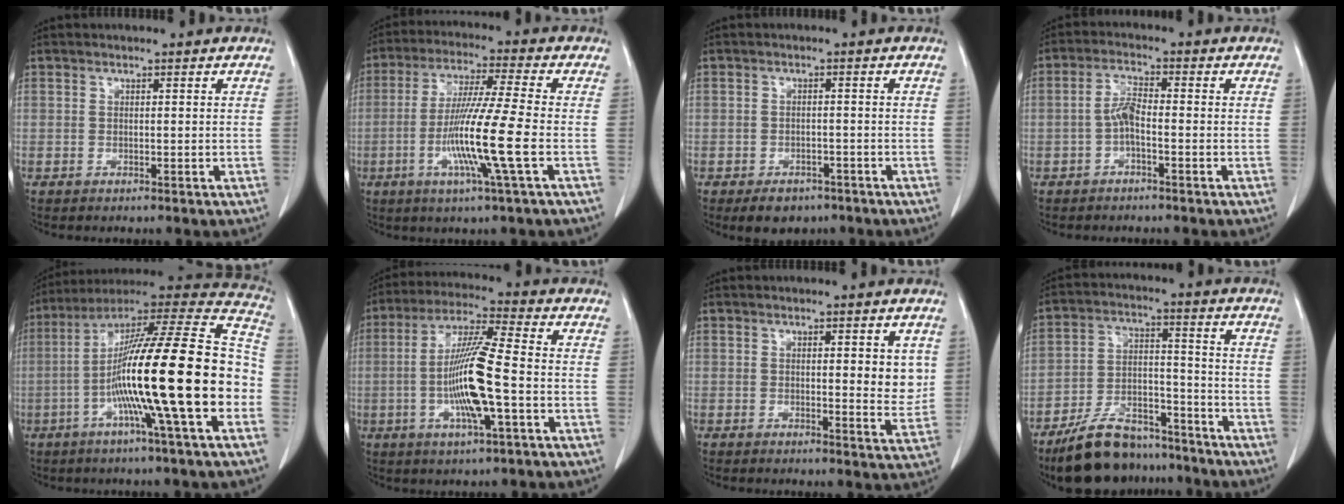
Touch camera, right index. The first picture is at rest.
{"total": 12.2, "force": [-3.1, -1.4, 11.7], "torque": [-0.229, -0.017, -0.065]}
{"total": 4.7, "force": [-3.4, 2.8, 1.7], "torque": [-0.019, 0.003, -0.042]}
{"total": 3.7, "force": [-1.0, 0.9, 3.4], "torque": [-0.071, 0.008, -0.023]}
{"total": 26.1, "force": [-5.7, 0.6, 25.5], "torque": [-0.394, -0.006, -0.116]}
{"total": 12.5, "force": [-2.4, 0.6, 12.2], "torque": [-0.237, -0.005, -0.050]}
{"total": 4.7, "force": [1.3, 1.3, 4.4], "torque": [-0.052, -0.011, 0.014]}
{"total": 13.0, "force": [-10.8, 5.0, 5.3], "torque": [-0.098, 0.014, -0.183]}